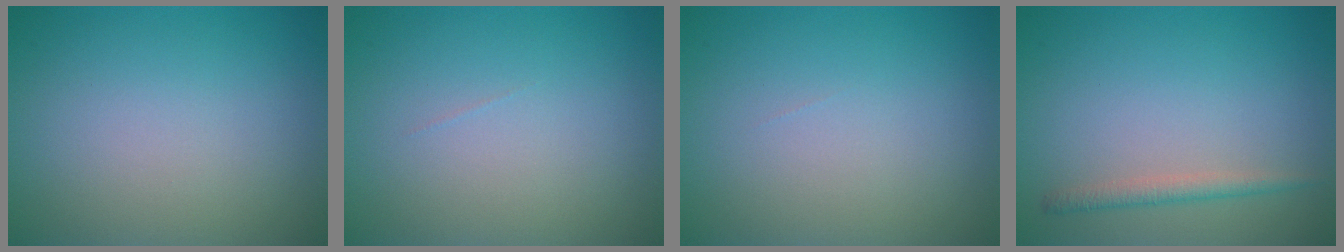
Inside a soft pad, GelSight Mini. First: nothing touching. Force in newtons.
{"total": 0.0}
{"total": 0.0}
{"total": 1.6, "press": 1.6, "slide": 0.0}